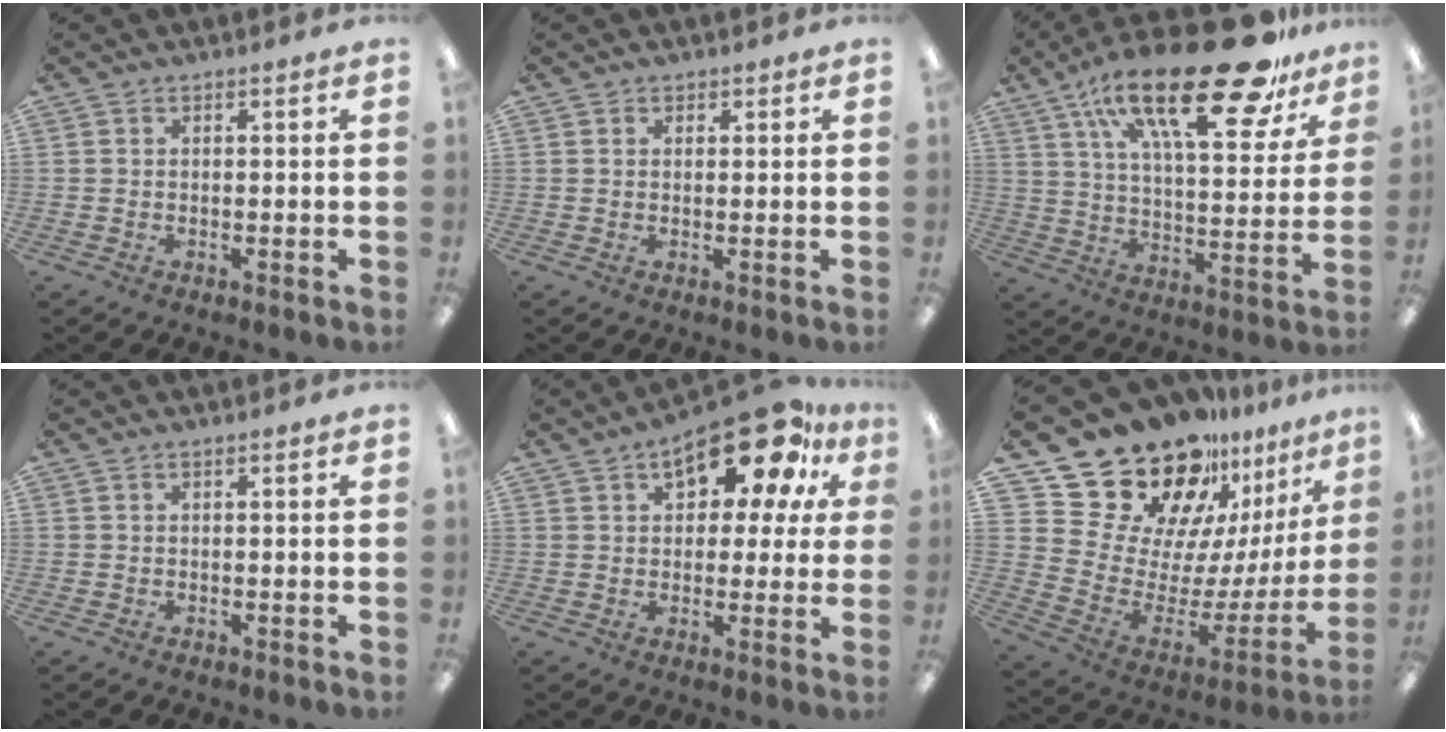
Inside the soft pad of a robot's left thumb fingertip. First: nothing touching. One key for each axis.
{"total": 1.1, "fx": 0.7, "fy": 0.8, "fz": 0.1, "tx": 0.006, "ty": -0.001, "tz": 0.010}
{"total": 28.8, "fx": 18.3, "fy": 9.9, "fz": 19.8, "tx": -0.309, "ty": -0.106, "tz": 0.297}
{"total": 0.0}
{"total": 16.5, "fx": 10.0, "fy": 7.2, "fz": 11.0, "tx": -0.156, "ty": -0.052, "tz": 0.164}
{"total": 25.8, "fx": 20.2, "fy": 12.7, "fz": 9.7, "tx": -0.164, "ty": -0.157, "tz": 0.387}